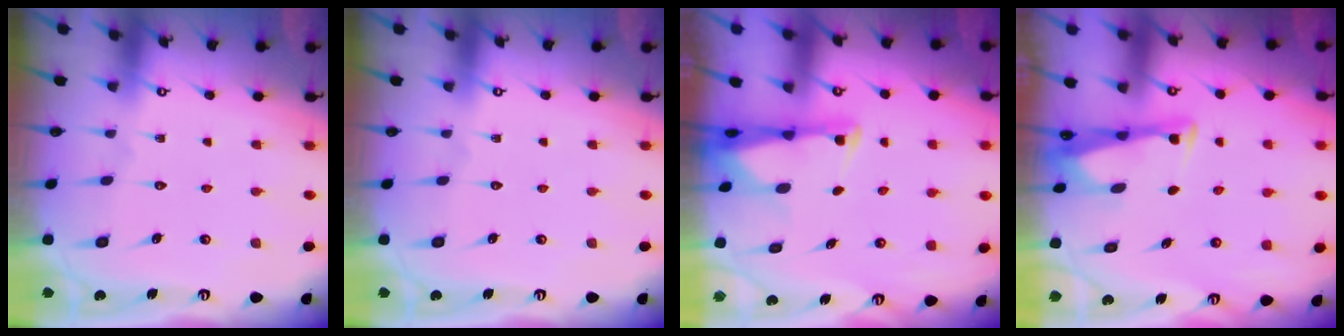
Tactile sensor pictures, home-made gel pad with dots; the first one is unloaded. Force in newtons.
{"total": 0.0}
{"total": 2.7, "press": 2.6, "slide": 0.5}
{"total": 2.9, "press": 2.9, "slide": 0.4}